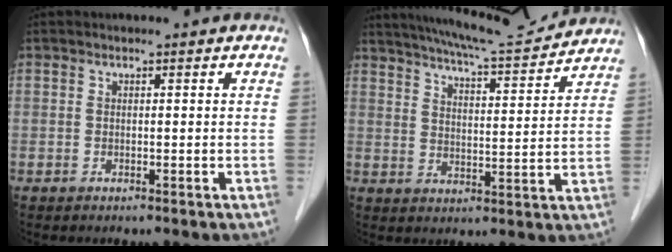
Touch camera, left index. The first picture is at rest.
{"total": 13.8, "force": [12.9, 0.5, 4.7], "torque": [-0.081, 0.006, 0.185]}